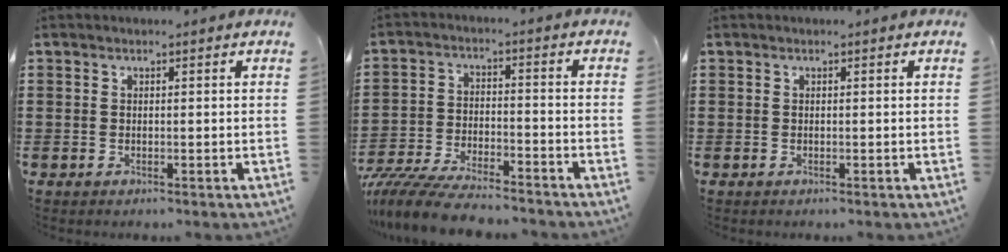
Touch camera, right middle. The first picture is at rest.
{"total": 8.1, "force": [-7.6, 0.8, 2.5], "torque": [-0.056, 0.005, -0.149]}
{"total": 0.0}